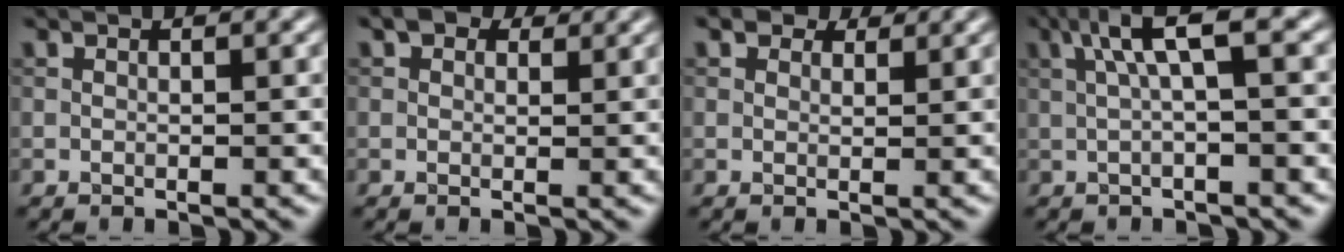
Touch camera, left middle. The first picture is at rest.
{"total": 2.6, "force": [1.8, 1.4, 1.2], "torque": [-0.021, -0.001, 0.016]}
{"total": 2.7, "force": [2.0, 1.4, 1.0], "torque": [-0.017, -0.007, 0.028]}
{"total": 4.4, "force": [1.1, 0.7, 4.2], "torque": [-0.075, 0.018, 0.018]}